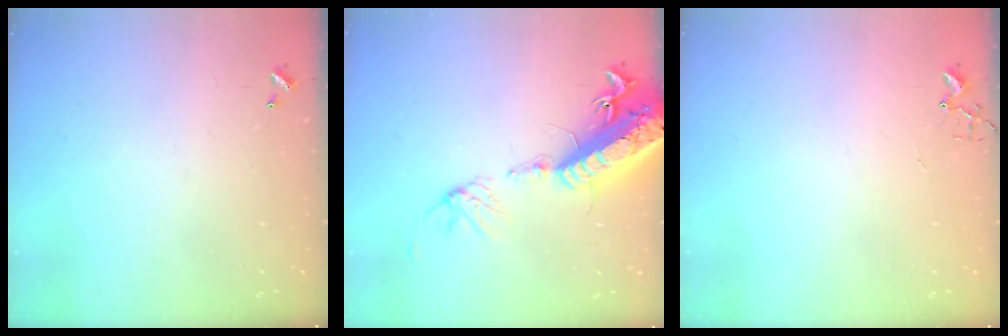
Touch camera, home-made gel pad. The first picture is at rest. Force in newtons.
{"total": 21.7, "press": 21.1, "slide": 4.7}
{"total": 7.3, "press": 7.3, "slide": 0.5}